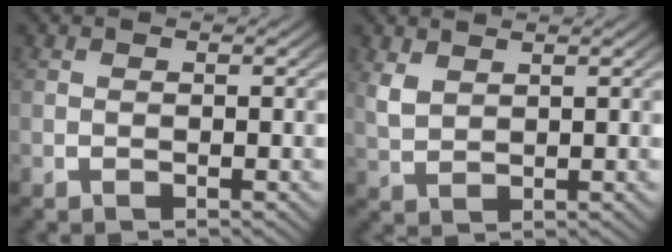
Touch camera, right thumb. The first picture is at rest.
{"total": 2.3, "force": [1.7, 1.0, 1.1], "torque": [-0.026, 0.001, 0.043]}